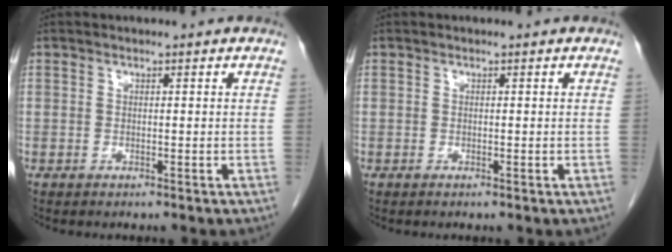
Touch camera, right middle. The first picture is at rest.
{"total": 0.0}